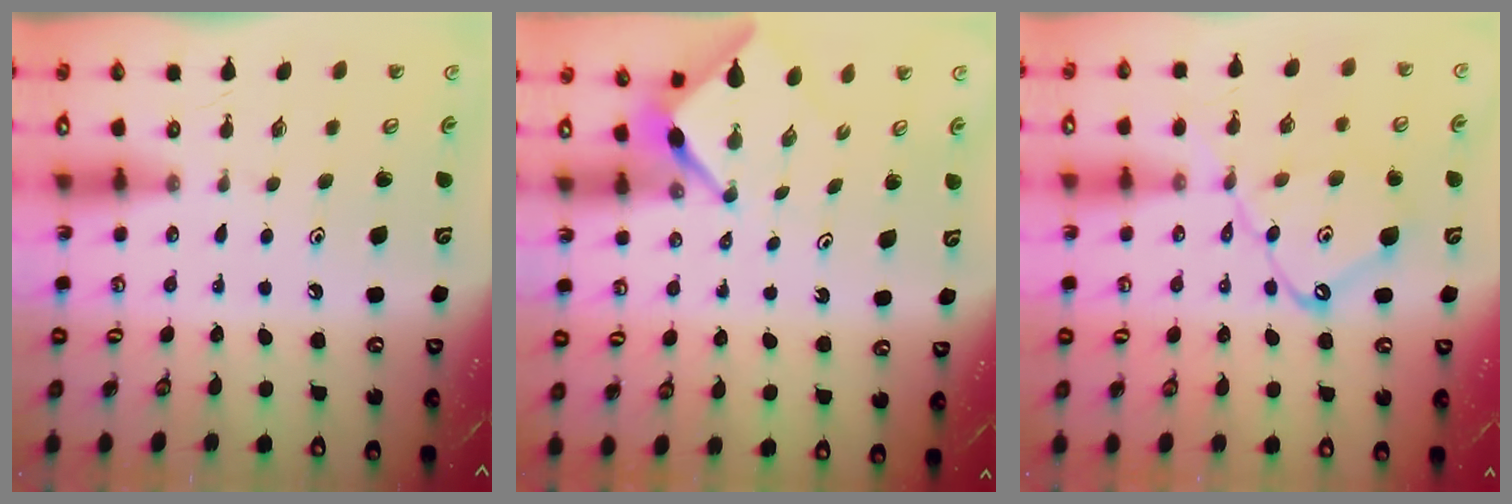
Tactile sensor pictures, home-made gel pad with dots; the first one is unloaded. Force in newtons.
{"total": 2.7, "press": 2.7, "slide": 0.3}
{"total": 12.8, "press": 12.7, "slide": 1.2}